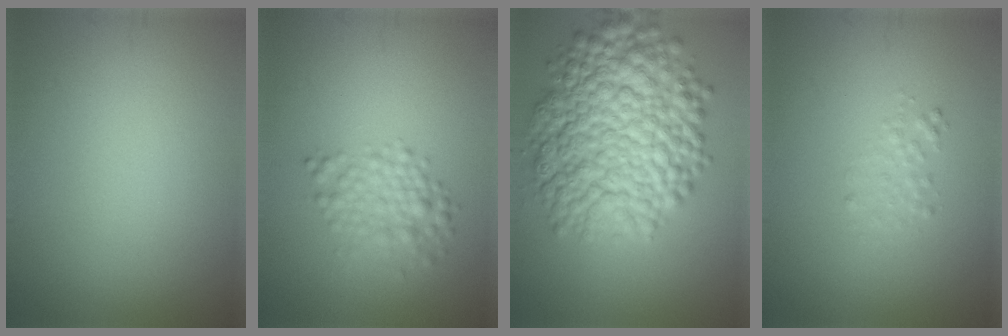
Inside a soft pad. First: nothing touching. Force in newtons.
{"total": 2.9, "press": 2.9, "slide": 0.1}
{"total": 11.9, "press": 11.9, "slide": 0.3}
{"total": 1.2, "press": 1.2, "slide": 0.0}